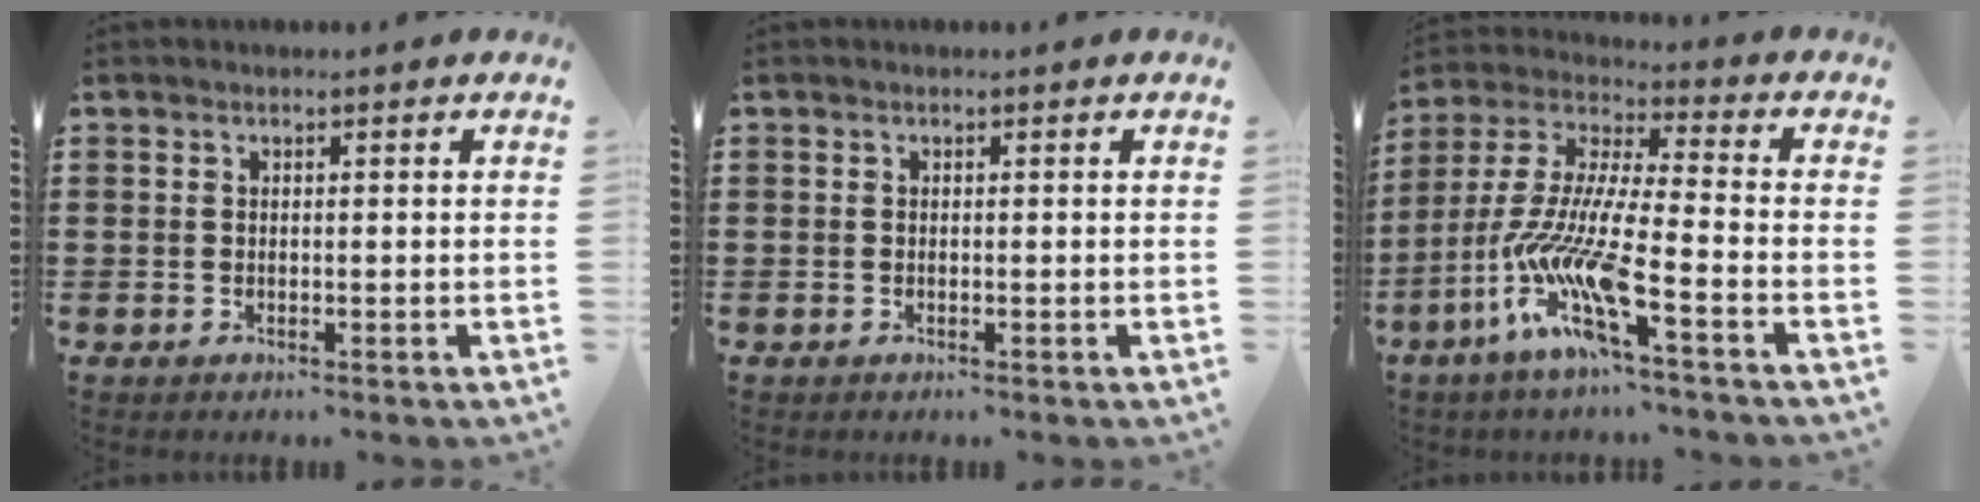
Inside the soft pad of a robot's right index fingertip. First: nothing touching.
{"total": 0.0}
{"total": 12.7, "force": [-7.7, 1.8, 10.0], "torque": [-0.241, -0.029, -0.164]}